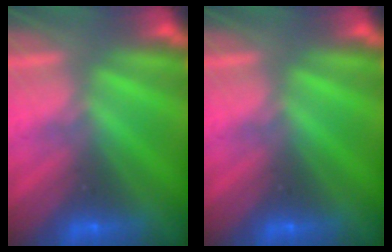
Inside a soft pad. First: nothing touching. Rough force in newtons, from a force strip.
{"total": 0.0}